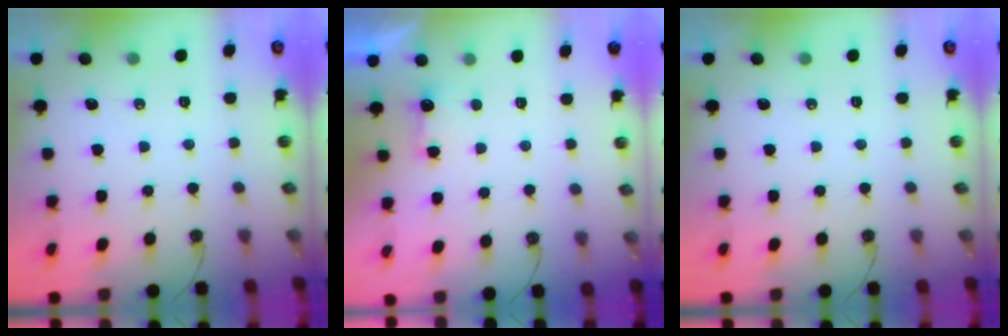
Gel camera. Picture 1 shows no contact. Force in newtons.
{"total": 2.3, "press": 2.2, "slide": 0.8}
{"total": 0.0}